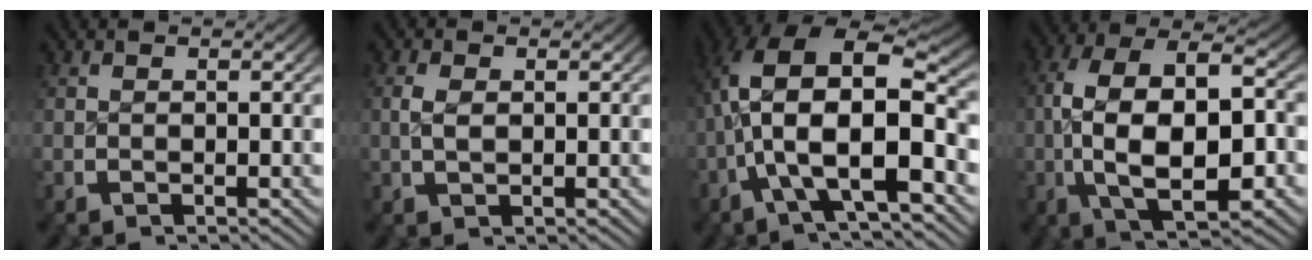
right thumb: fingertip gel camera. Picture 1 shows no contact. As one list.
[{"total": 1.5, "force": [0.3, 0.9, 1.1], "torque": [-0.028, -0.005, 0.010]}, {"total": 13.1, "force": [0.2, 7.8, 10.5], "torque": [-0.206, -0.030, 0.006]}, {"total": 12.9, "force": [-0.8, 7.7, 10.3], "torque": [-0.215, -0.040, 0.002]}]